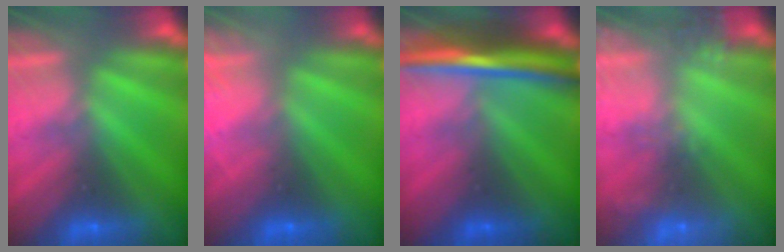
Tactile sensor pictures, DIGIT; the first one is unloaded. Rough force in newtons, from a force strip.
{"total": 7.1}
{"total": 7.9}
{"total": 6.3}